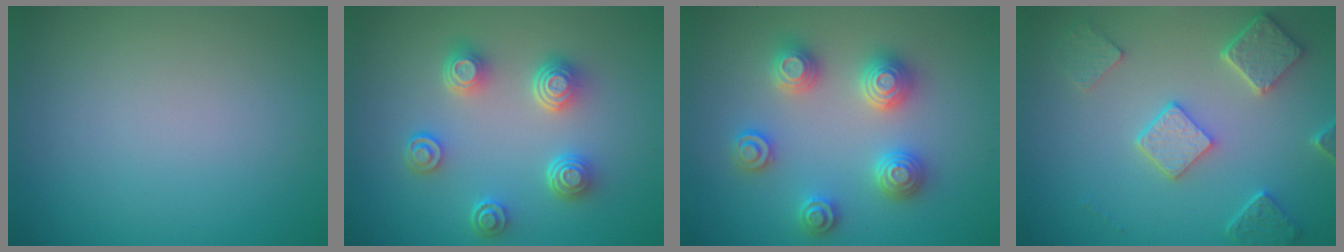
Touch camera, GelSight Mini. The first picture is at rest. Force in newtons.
{"total": 4.4, "press": 3.4, "slide": 2.7}
{"total": 4.8, "press": 4.8, "slide": 0.6}
{"total": 4.9, "press": 3.8, "slide": 3.2}